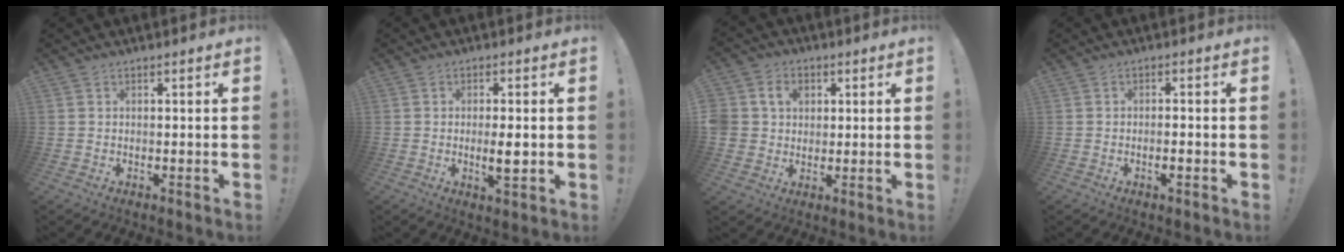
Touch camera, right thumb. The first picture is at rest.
{"total": 5.1, "force": [-0.7, 1.0, 4.9], "torque": [-0.079, -0.009, -0.013]}
{"total": 8.0, "force": [2.5, 6.9, 3.1], "torque": [-0.064, 0.001, 0.051]}
{"total": 2.2, "force": [-1.1, 0.2, 1.9], "torque": [-0.035, 0.003, -0.018]}